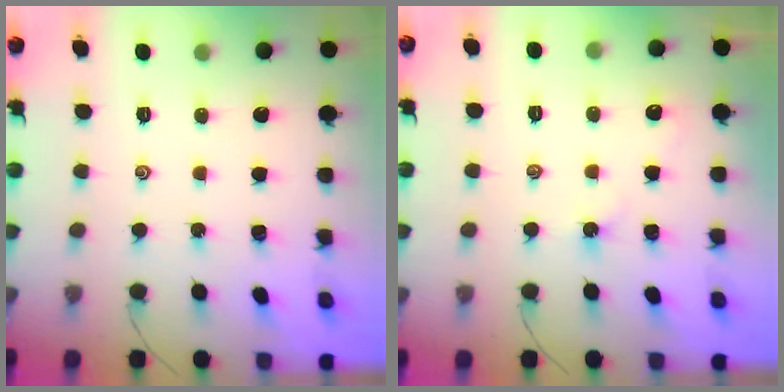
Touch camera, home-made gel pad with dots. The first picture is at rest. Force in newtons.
{"total": 2.3, "press": 2.3, "slide": 0.5}